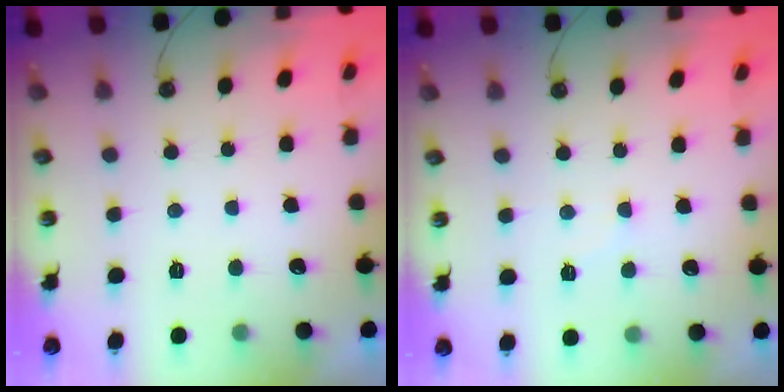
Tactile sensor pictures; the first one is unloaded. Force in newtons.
{"total": 6.8, "press": 6.7, "slide": 0.7}